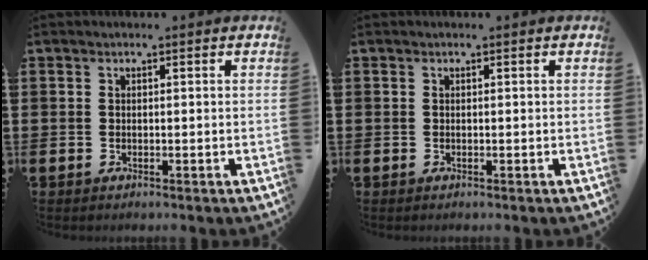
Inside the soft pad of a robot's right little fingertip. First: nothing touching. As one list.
[{"total": 0.0}]